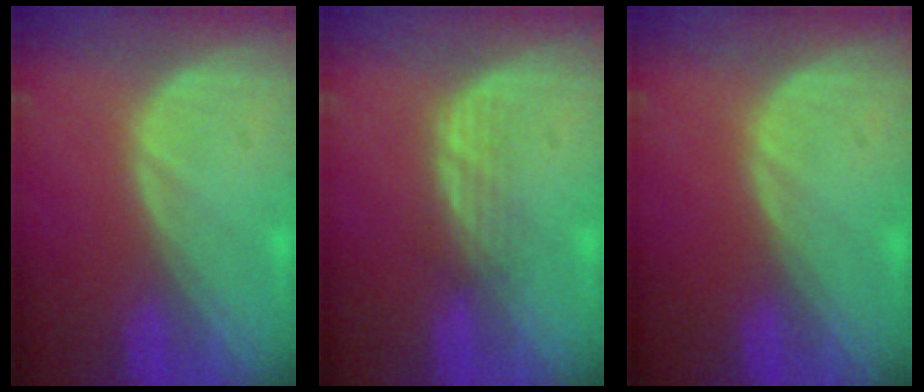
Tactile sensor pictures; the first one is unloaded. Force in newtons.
{"total": 2.4, "press": 2.4, "slide": 0.5}
{"total": 0.0}